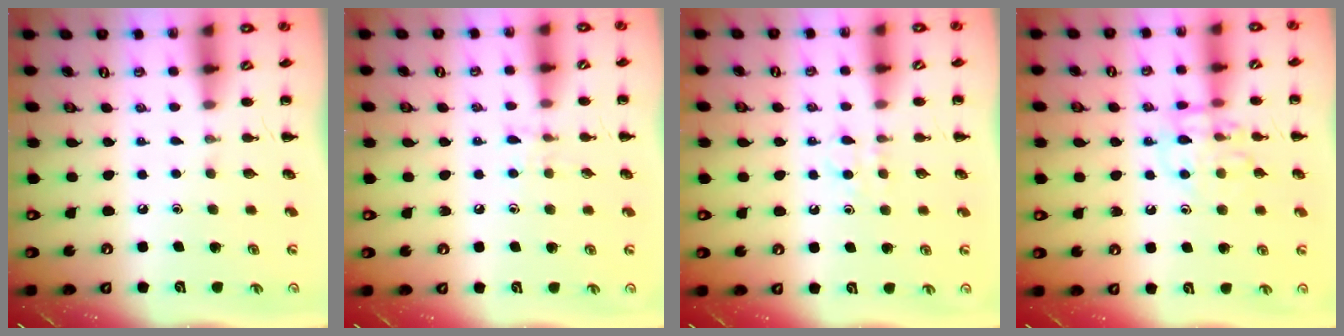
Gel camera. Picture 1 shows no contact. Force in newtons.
{"total": 5.6, "press": 5.3, "slide": 1.6}
{"total": 4.1, "press": 3.9, "slide": 1.3}
{"total": 11.1, "press": 11.1, "slide": 0.5}